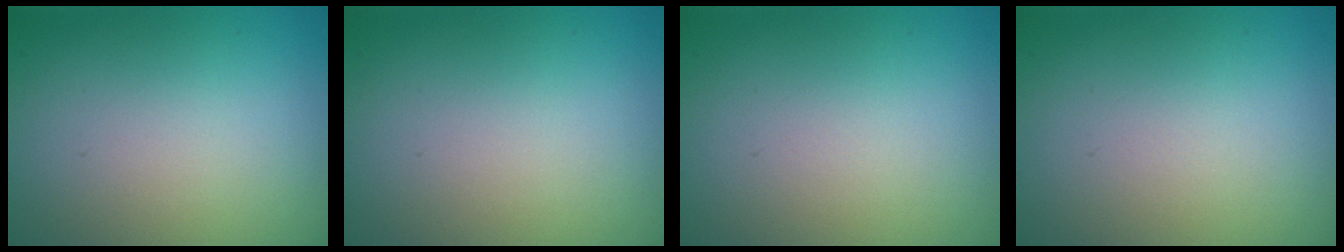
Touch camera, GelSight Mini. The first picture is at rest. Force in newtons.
{"total": 0.0}
{"total": 0.0}
{"total": 0.0}